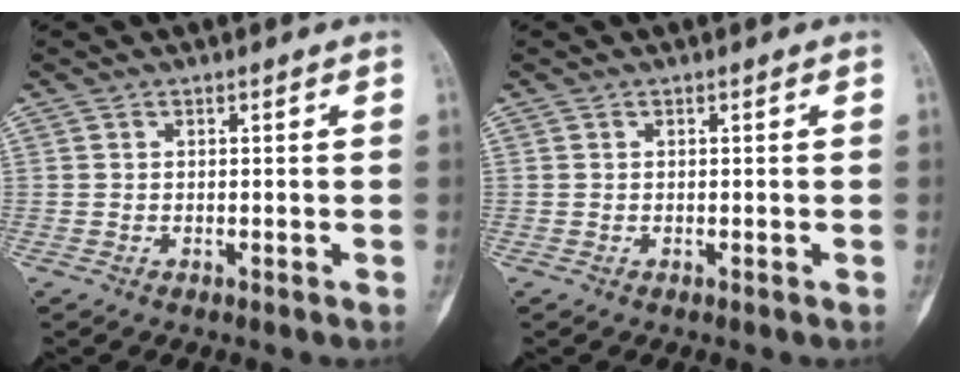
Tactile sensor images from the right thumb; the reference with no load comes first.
{"total": 0.0}